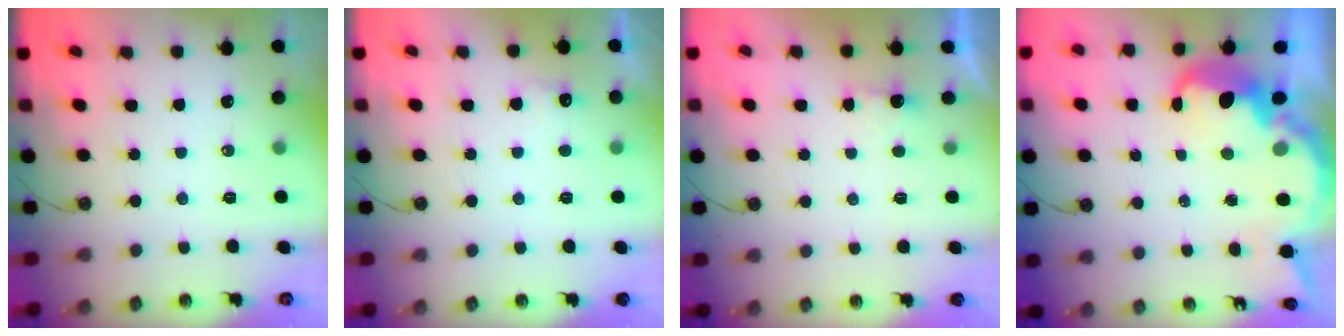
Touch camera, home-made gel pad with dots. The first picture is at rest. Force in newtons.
{"total": 4.8, "press": 4.6, "slide": 1.2}
{"total": 1.3, "press": 1.1, "slide": 0.8}
{"total": 8.3, "press": 8.3, "slide": 0.8}